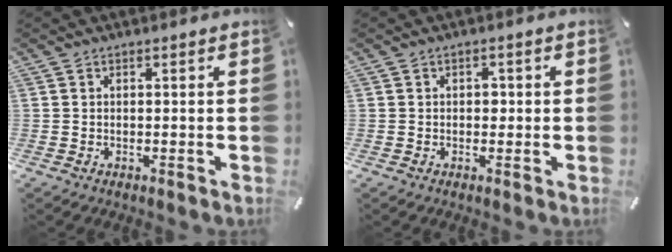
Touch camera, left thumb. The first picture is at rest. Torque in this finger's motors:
{"motor_torque": [-0.12, -0.38, 0.07, 0.01, 0.00]}